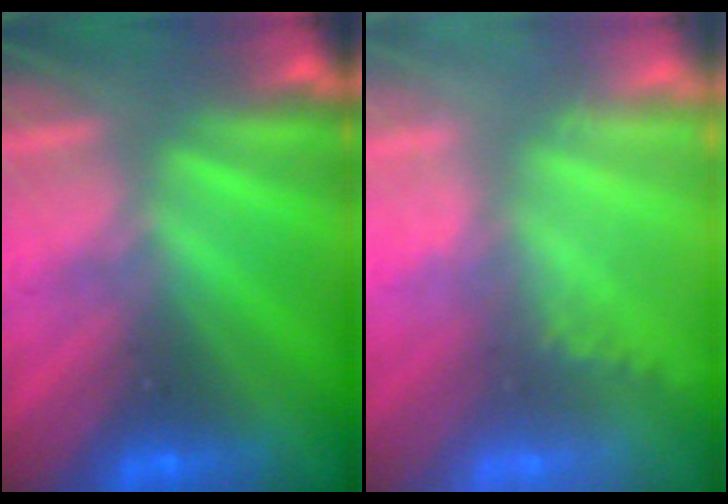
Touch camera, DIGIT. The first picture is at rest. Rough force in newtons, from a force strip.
{"total": 1.7}